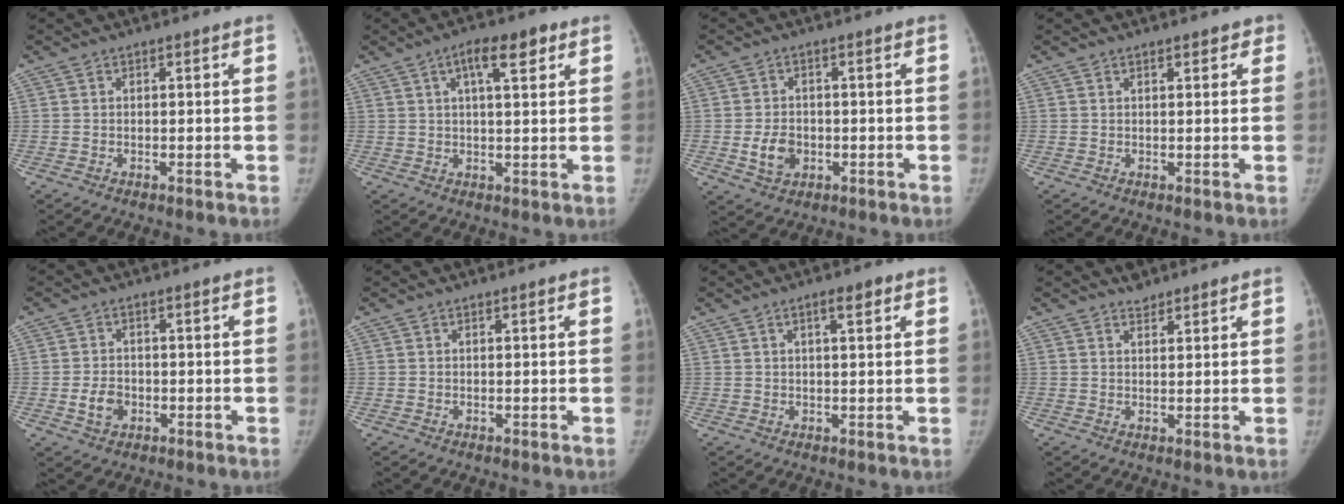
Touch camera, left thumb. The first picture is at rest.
{"total": 7.5, "force": [3.5, 2.6, 6.1], "torque": [-0.086, -0.002, 0.054]}
{"total": 5.1, "force": [-1.0, 4.0, 3.1], "torque": [-0.041, 0.004, -0.012]}
{"total": 2.1, "force": [1.2, 1.1, 1.4], "torque": [-0.001, 0.000, 0.012]}
{"total": 3.9, "force": [-1.0, 3.0, 2.2], "torque": [-0.031, 0.006, -0.016]}
{"total": 0.0}
{"total": 3.2, "force": [1.6, 0.9, 2.6], "torque": [-0.036, -0.003, 0.024]}
{"total": 2.3, "force": [2.0, 0.9, 0.6], "torque": [0.000, -0.013, 0.031]}